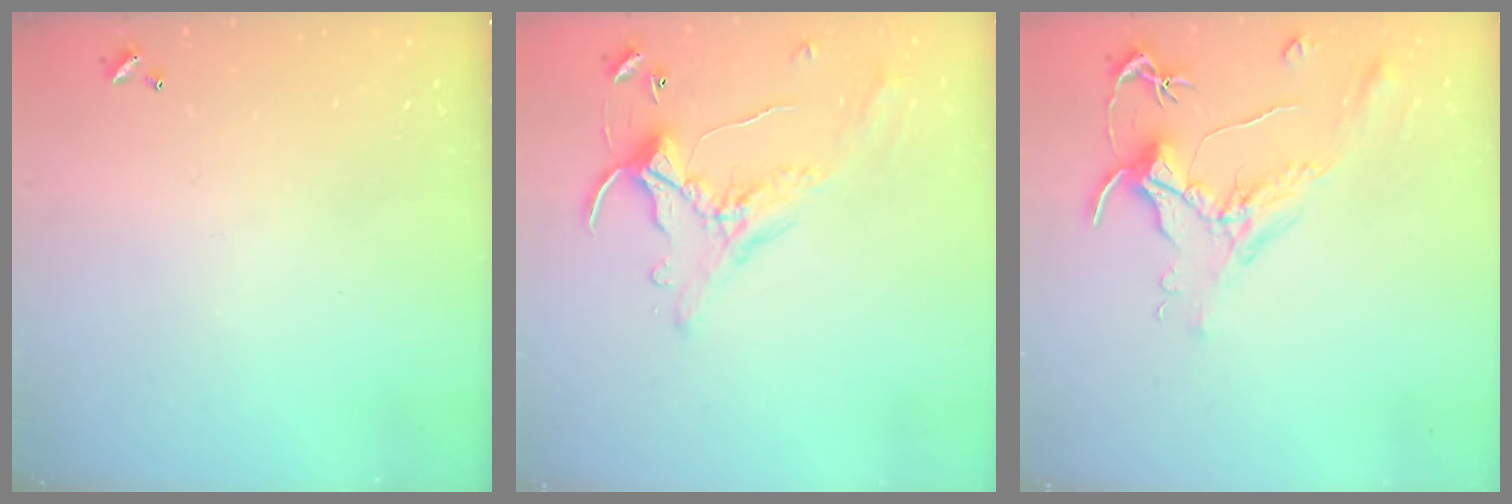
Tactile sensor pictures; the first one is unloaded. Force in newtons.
{"total": 0.9, "press": 0.1, "slide": 0.9}
{"total": 1.6, "press": 1.4, "slide": 0.7}